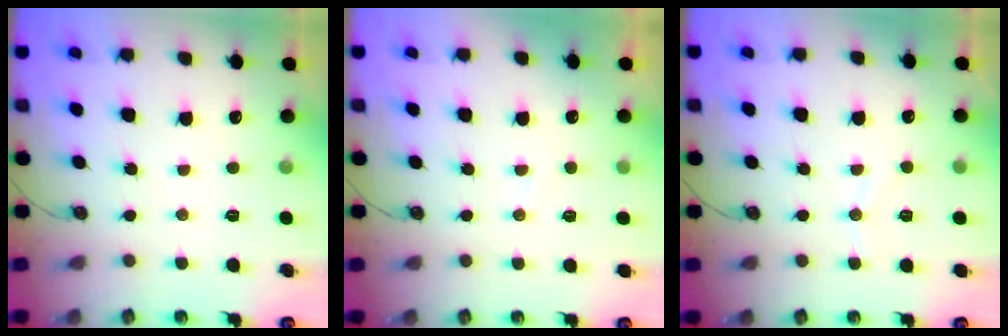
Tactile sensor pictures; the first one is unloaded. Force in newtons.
{"total": 2.3, "press": 2.0, "slide": 1.2}
{"total": 4.6, "press": 4.6, "slide": 0.6}